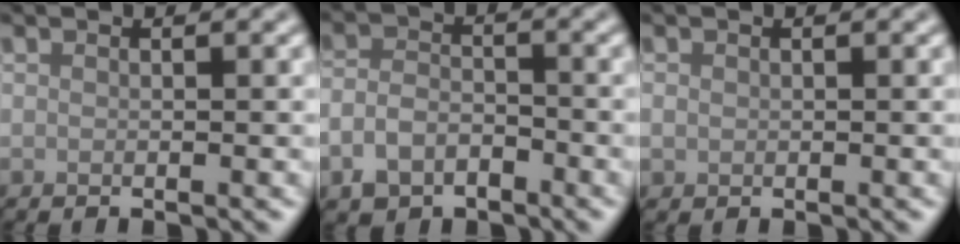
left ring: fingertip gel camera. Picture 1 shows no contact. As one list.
[{"total": 3.7, "force": [-2.1, 2.4, 1.8], "torque": [-0.034, -0.003, -0.049]}, {"total": 0.9, "force": [0.1, 0.8, 0.3], "torque": [-0.003, -0.002, 0.000]}]